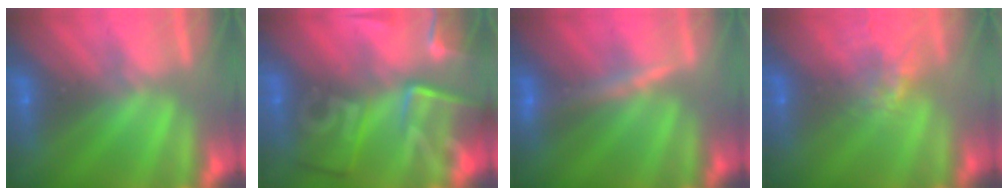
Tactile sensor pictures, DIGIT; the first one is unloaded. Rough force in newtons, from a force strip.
{"total": 8.0}
{"total": 3.3}
{"total": 4.4}